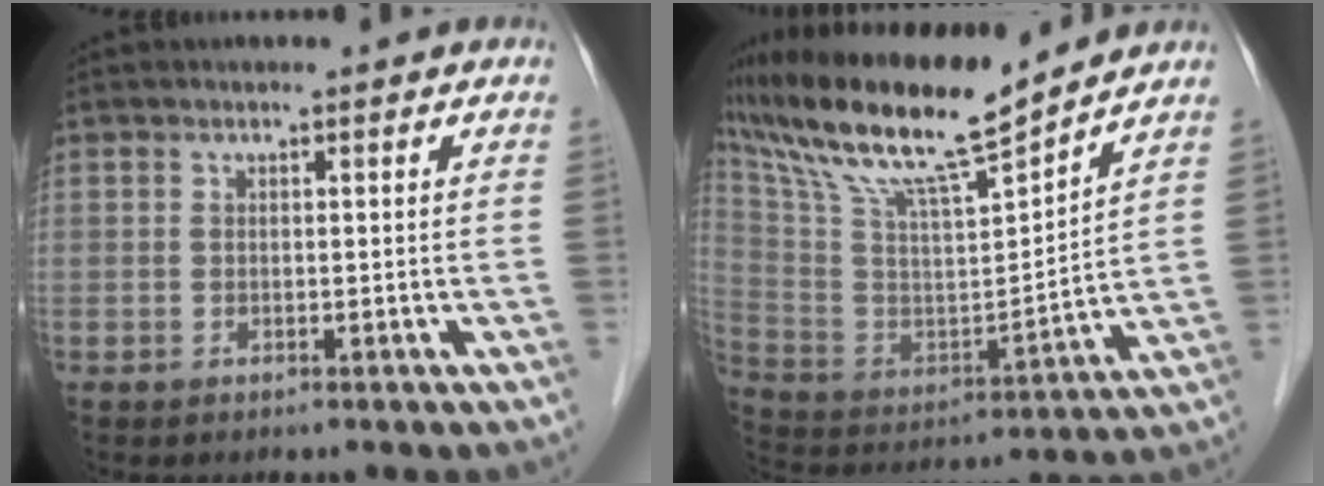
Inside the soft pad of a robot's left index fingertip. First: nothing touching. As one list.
[{"total": 17.9, "force": [14.9, 0.9, 10.0], "torque": [-0.194, 0.005, 0.278]}]